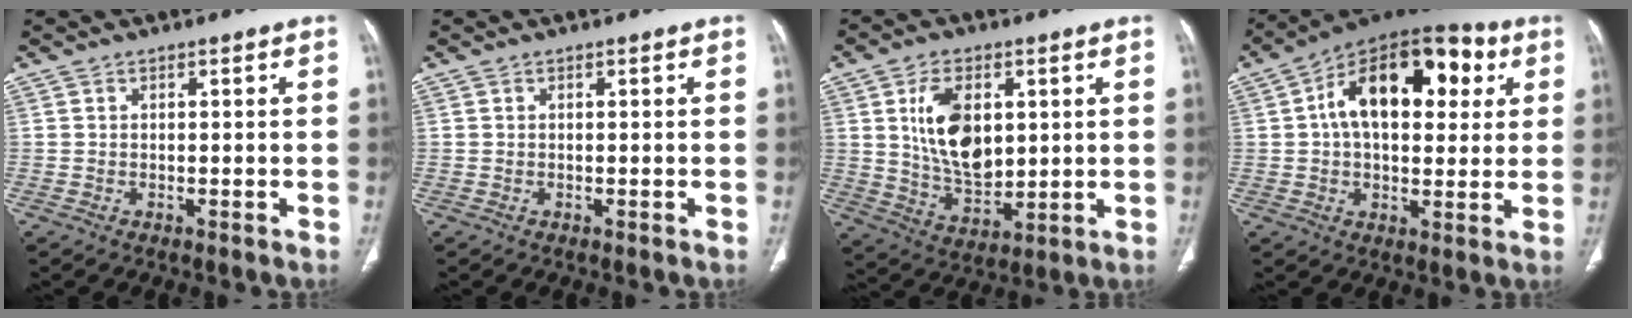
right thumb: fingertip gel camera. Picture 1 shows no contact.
{"total": 0.0}
{"total": 13.1, "force": [3.1, 7.9, 10.0], "torque": [-0.156, -0.021, 0.067]}
{"total": 21.1, "force": [5.4, 12.0, 16.5], "torque": [-0.222, 0.021, 0.070]}